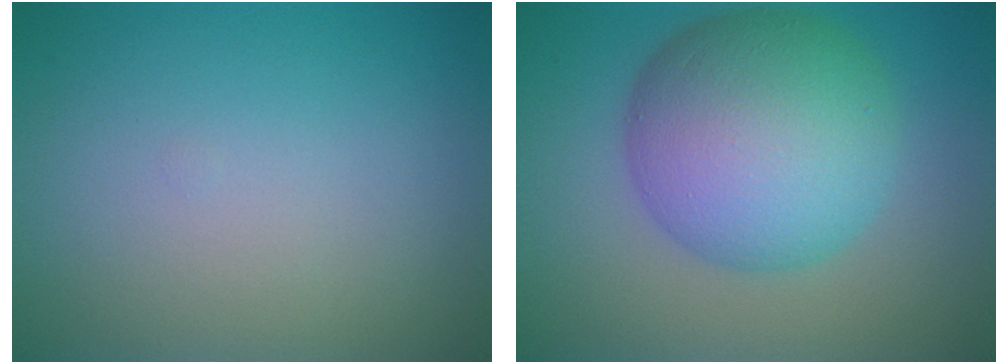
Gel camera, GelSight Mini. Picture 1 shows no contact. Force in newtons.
{"total": 10.6, "press": 10.6, "slide": 0.1}